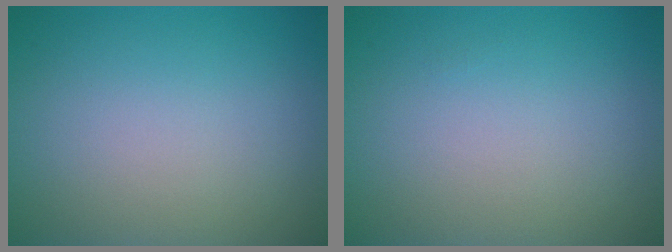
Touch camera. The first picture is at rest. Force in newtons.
{"total": 0.0}